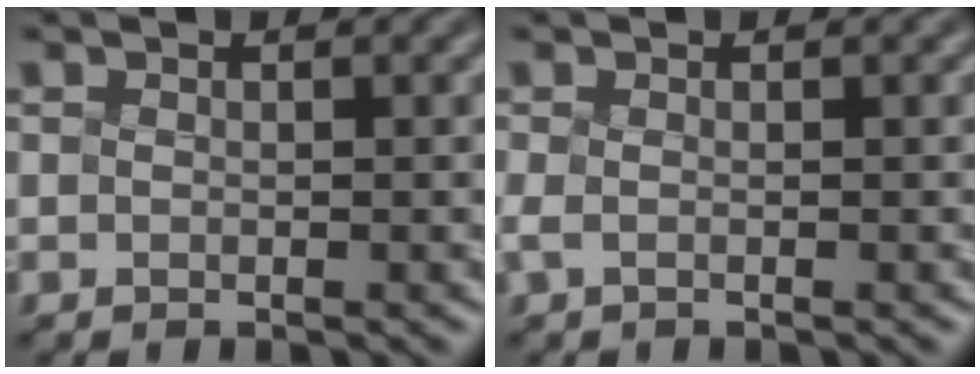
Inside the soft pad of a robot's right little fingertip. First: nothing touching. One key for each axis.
{"total": 0.9, "fx": -0.1, "fy": 0.3, "fz": 0.8, "tx": -0.021, "ty": -0.003, "tz": -0.004}